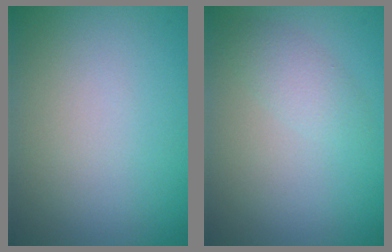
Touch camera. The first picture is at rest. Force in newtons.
{"total": 1.7, "press": 1.7, "slide": 0.0}